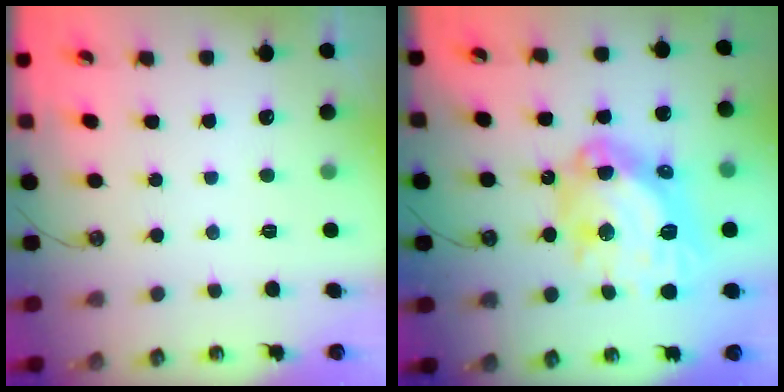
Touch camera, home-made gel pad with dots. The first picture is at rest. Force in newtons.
{"total": 20.4, "press": 20.3, "slide": 1.9}